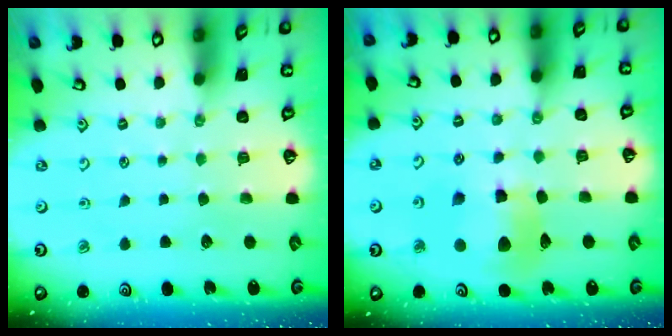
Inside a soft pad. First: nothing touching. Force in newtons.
{"total": 12.6, "press": 12.5, "slide": 1.7}